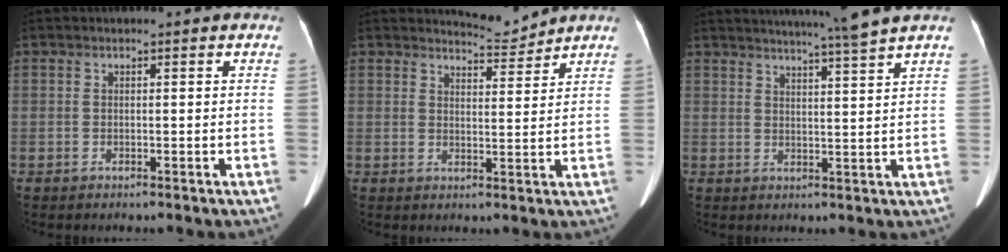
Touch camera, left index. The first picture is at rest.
{"total": 3.6, "force": [3.5, -0.4, -0.5], "torque": [0.001, -0.017, 0.058]}
{"total": 8.0, "force": [6.9, -2.1, 3.5], "torque": [-0.050, -0.008, 0.093]}